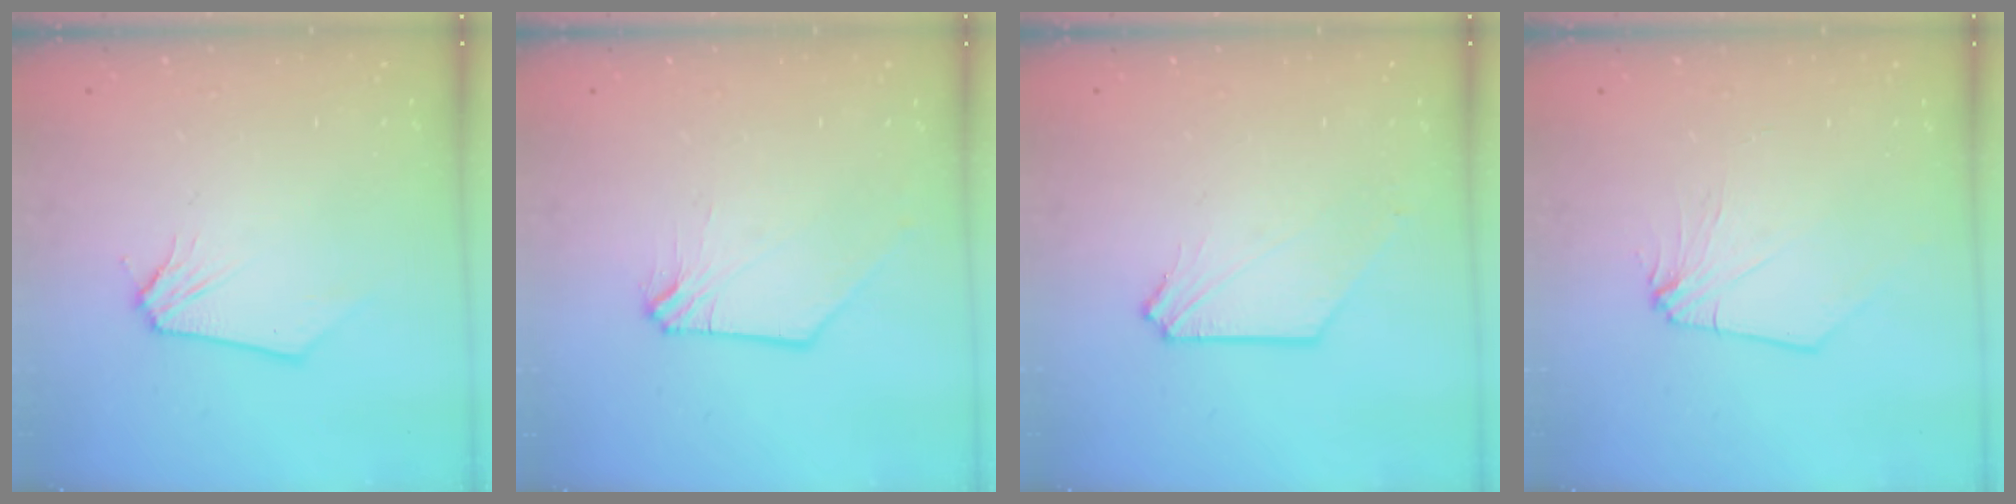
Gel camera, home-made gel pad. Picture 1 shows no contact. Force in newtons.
{"total": 1.0, "press": 1.0, "slide": 0.2}
{"total": 1.0, "press": 1.0, "slide": 0.1}
{"total": 2.1, "press": 2.1, "slide": 0.2}